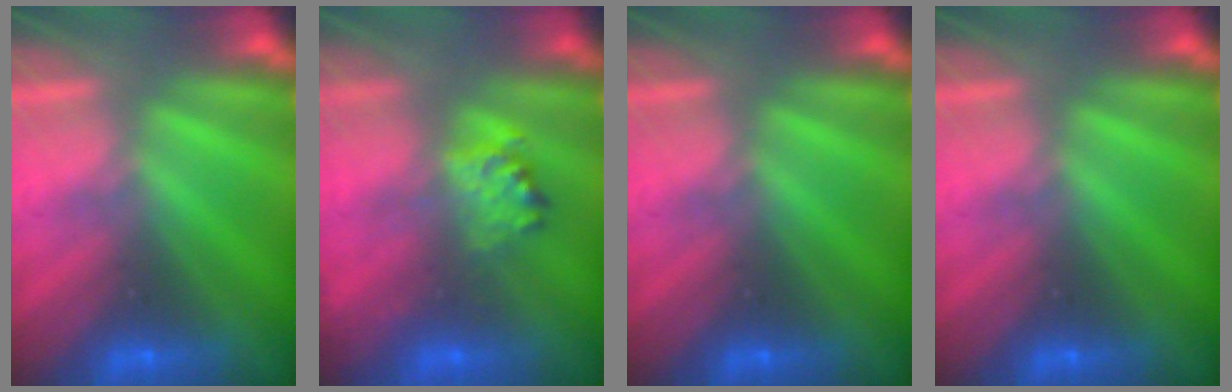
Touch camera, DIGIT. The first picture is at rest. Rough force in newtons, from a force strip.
{"total": 2.3}
{"total": 0.0}
{"total": 0.0}